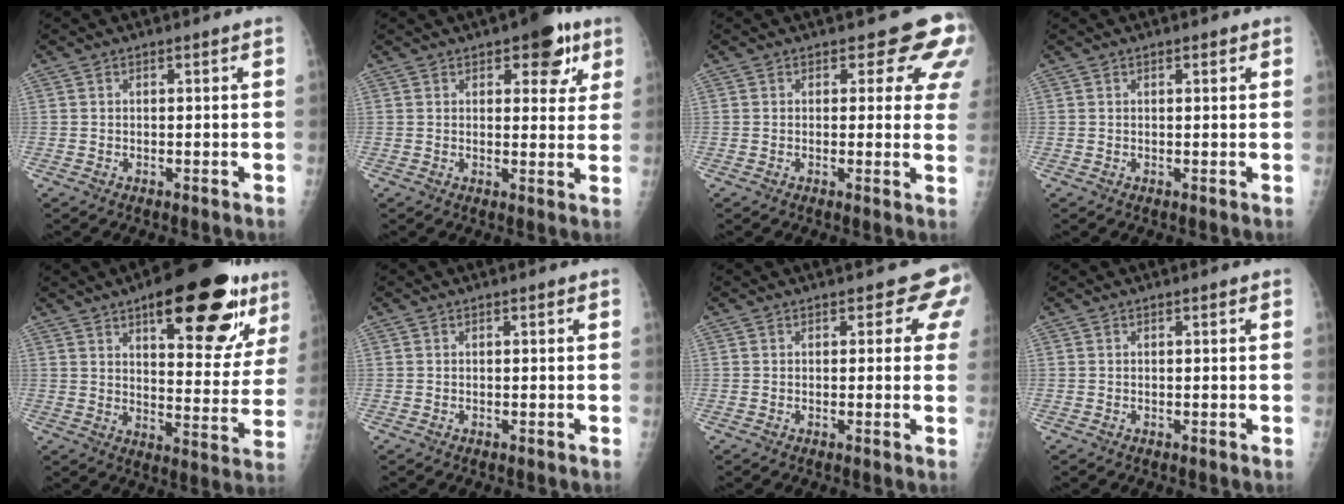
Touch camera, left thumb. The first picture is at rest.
{"total": 8.7, "force": [4.5, 4.3, 6.1], "torque": [-0.036, -0.013, 0.052]}
{"total": 7.3, "force": [5.0, 3.7, 3.8], "torque": [-0.004, -0.024, 0.035]}
{"total": 0.8, "force": [0.4, 0.3, 0.5], "torque": [-0.003, -0.001, 0.006]}
{"total": 23.7, "force": [13.0, 8.5, 18.0], "torque": [-0.202, -0.040, 0.185]}
{"total": 0.0}
{"total": 4.0, "force": [2.5, 2.4, 2.0], "torque": [0.014, -0.006, 0.010]}
{"total": 0.0}